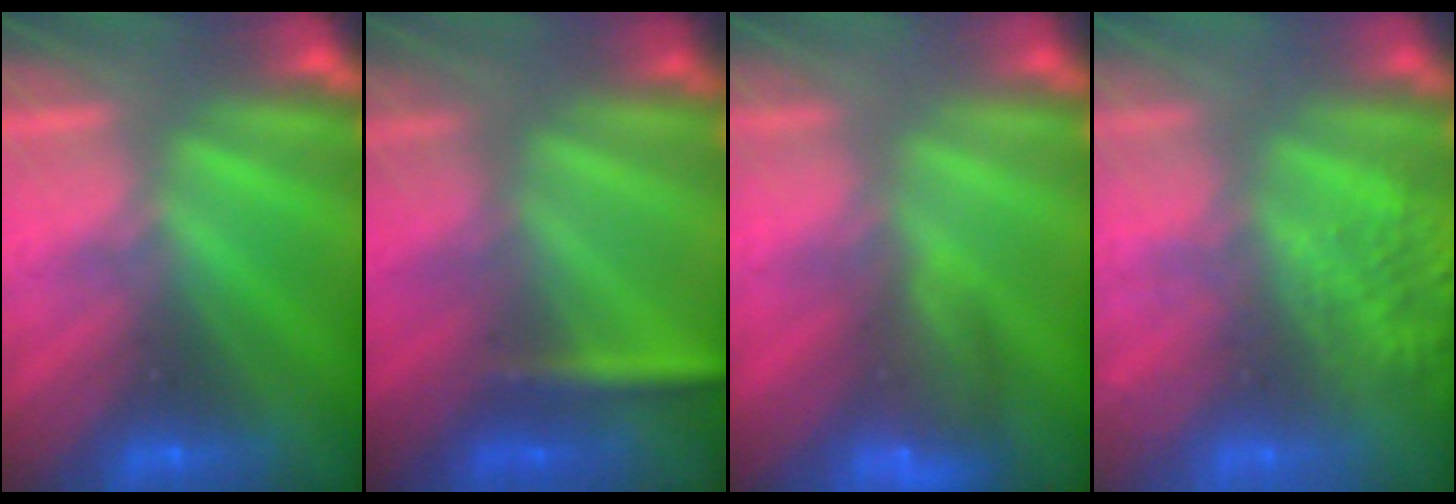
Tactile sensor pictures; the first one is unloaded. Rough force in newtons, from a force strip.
{"total": 3.0}
{"total": 8.6}
{"total": 6.8}